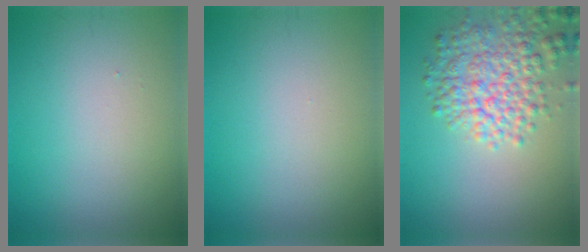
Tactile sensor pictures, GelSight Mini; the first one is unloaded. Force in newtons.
{"total": 0.0}
{"total": 5.8, "press": 5.8, "slide": 0.3}